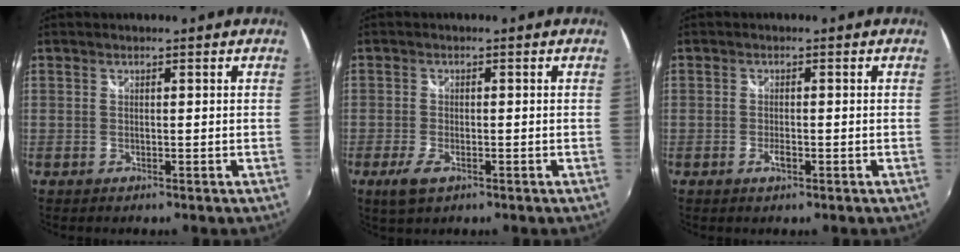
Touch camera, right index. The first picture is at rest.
{"total": 4.2, "force": [-2.3, 1.8, 3.0], "torque": [-0.069, -0.010, -0.042]}
{"total": 1.7, "force": [-0.9, 0.7, 1.3], "torque": [-0.026, -0.004, -0.014]}